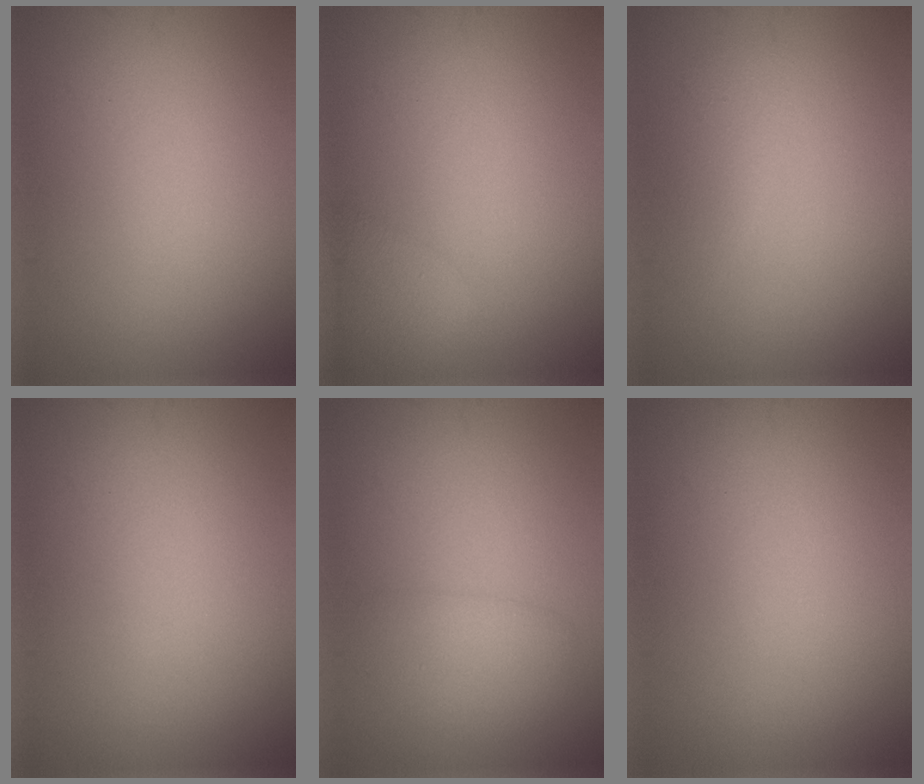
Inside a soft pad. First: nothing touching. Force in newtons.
{"total": 2.5, "press": 2.5, "slide": 0.2}
{"total": 1.6, "press": 1.6, "slide": 0.0}
{"total": 0.0}
{"total": 2.2, "press": 2.2, "slide": 0.2}
{"total": 0.0}